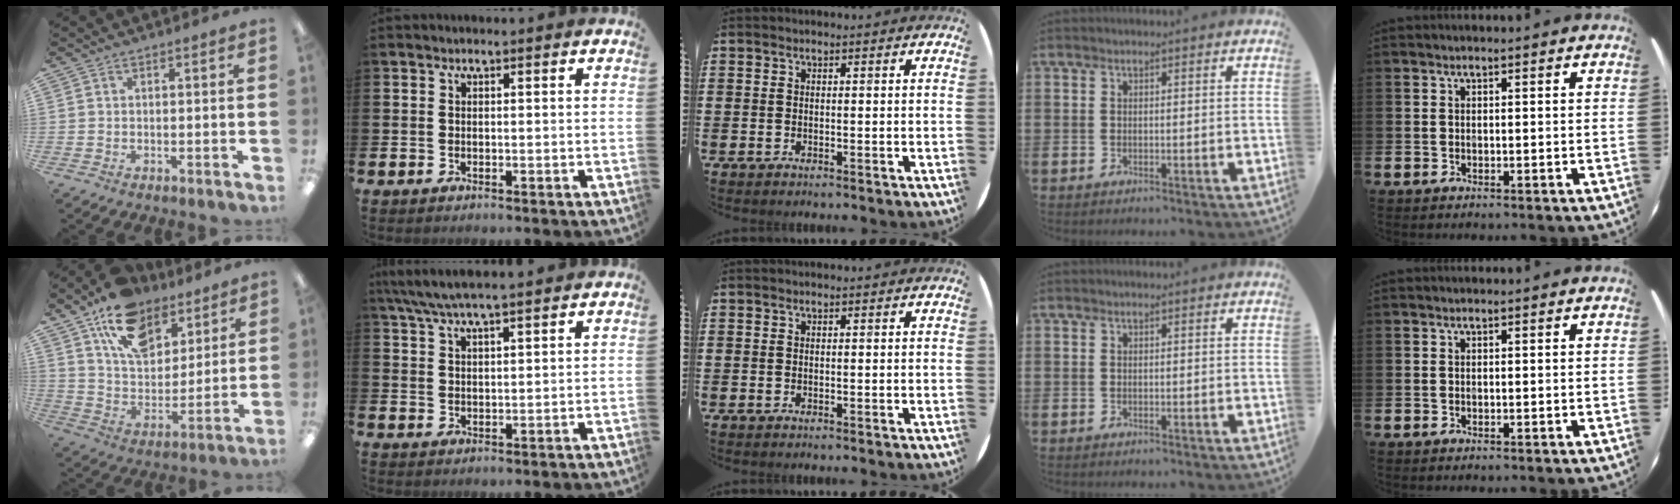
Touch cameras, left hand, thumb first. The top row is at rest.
{"thumb": {"total": 16.6, "force": [11.2, 9.4, 7.9], "torque": [-0.135, -0.052, 0.205]}, "index": {"total": 5.6, "force": [5.1, 0.4, 2.4], "torque": [-0.061, -0.013, 0.092]}}